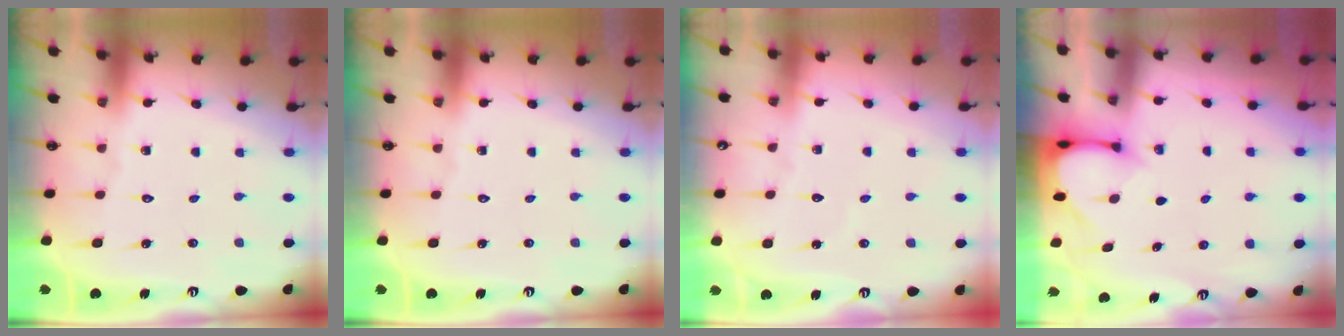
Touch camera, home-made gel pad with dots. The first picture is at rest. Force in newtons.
{"total": 0.0}
{"total": 3.9, "press": 3.9, "slide": 0.3}
{"total": 3.4, "press": 3.4, "slide": 0.3}